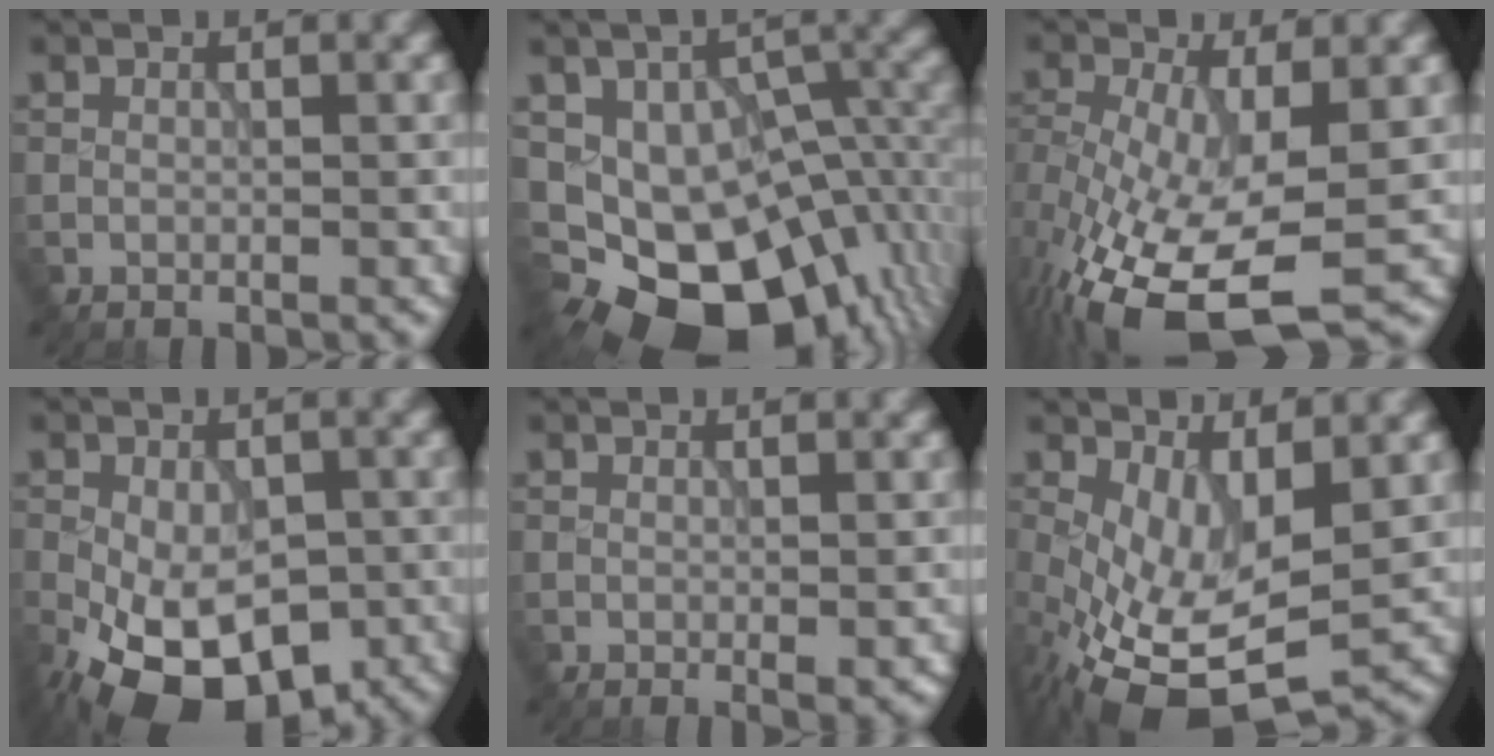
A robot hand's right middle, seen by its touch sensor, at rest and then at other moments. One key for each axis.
{"total": 14.8, "fx": -5.7, "fy": 9.6, "fz": 9.7, "tx": -0.127, "ty": -0.010, "tz": -0.076}
{"total": 11.7, "fx": -4.6, "fy": 4.9, "fz": 9.5, "tx": -0.199, "ty": -0.038, "tz": -0.072}
{"total": 13.3, "fx": -6.0, "fy": 7.3, "fz": 9.3, "tx": -0.159, "ty": -0.040, "tz": -0.084}
{"total": 1.2, "fx": -0.4, "fy": 0.2, "fz": 1.1, "tx": -0.016, "ty": -0.004, "tz": -0.005}
{"total": 8.5, "fx": -2.1, "fy": 3.8, "fz": 7.3, "tx": -0.152, "ty": -0.023, "tz": -0.025}